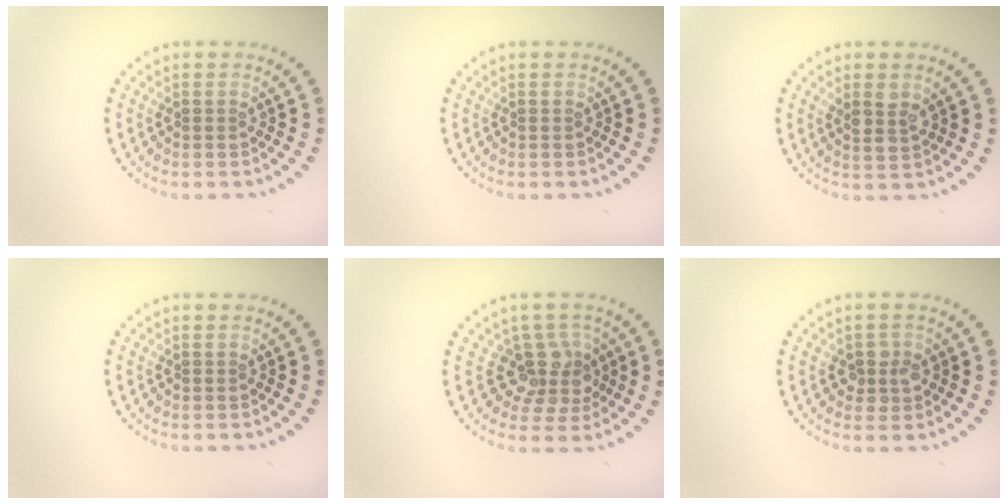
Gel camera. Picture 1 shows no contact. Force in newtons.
{"total": 0.0}
{"total": 2.3, "press": 2.1, "slide": 0.9}
{"total": 0.0}
{"total": 3.8, "press": 3.1, "slide": 2.1}
{"total": 2.2, "press": 2.1, "slide": 0.7}